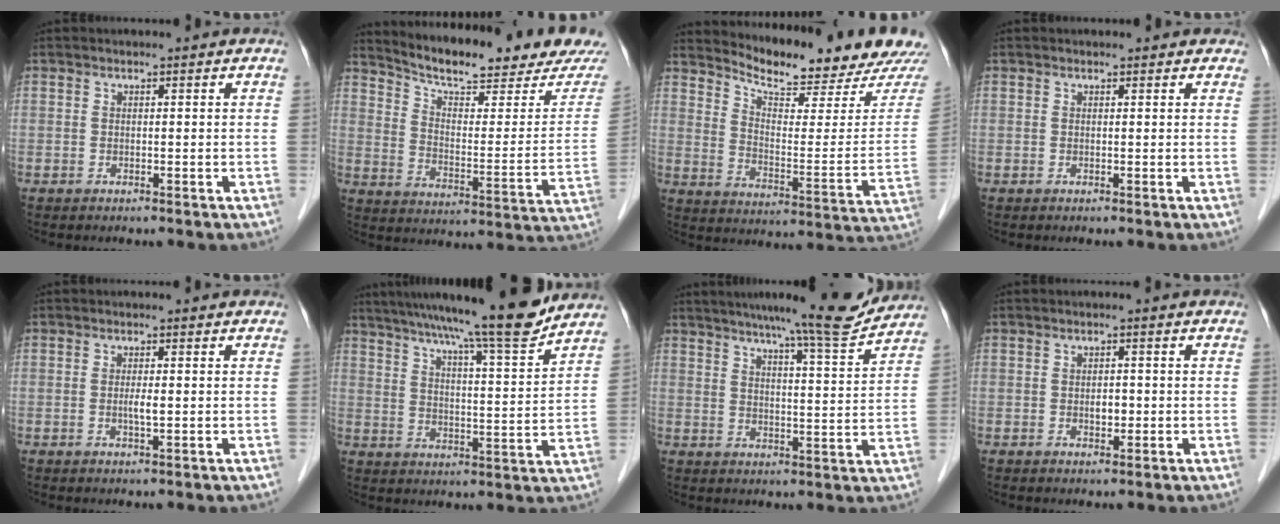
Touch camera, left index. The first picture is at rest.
{"total": 19.5, "force": [18.1, 1.3, 7.2], "torque": [-0.113, -0.058, 0.246]}
{"total": 16.9, "force": [16.3, 0.0, 4.4], "torque": [-0.079, -0.088, 0.218]}
{"total": 1.6, "force": [1.4, 0.7, 0.4], "torque": [-0.005, 0.005, 0.007]}
{"total": 1.5, "force": [-0.1, 0.1, 1.5], "torque": [-0.031, -0.002, -0.002]}
{"total": 16.5, "force": [14.2, -0.7, 8.4], "torque": [-0.129, -0.010, 0.203]}
{"total": 12.5, "force": [11.5, -0.4, 5.0], "torque": [-0.073, -0.015, 0.152]}
{"total": 1.6, "force": [-0.3, 1.0, 1.3], "torque": [-0.022, 0.001, -0.002]}